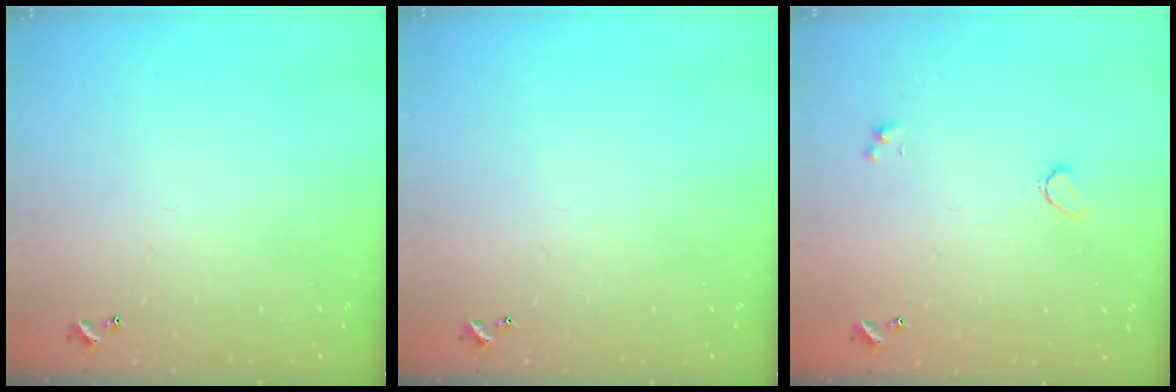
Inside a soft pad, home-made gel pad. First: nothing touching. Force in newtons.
{"total": 0.0}
{"total": 0.6, "press": 0.4, "slide": 0.5}